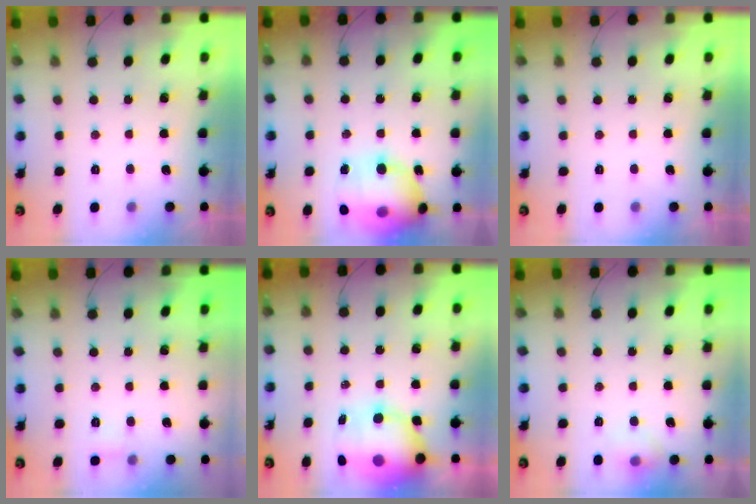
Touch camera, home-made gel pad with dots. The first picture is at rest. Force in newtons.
{"total": 20.4, "press": 19.9, "slide": 4.2}
{"total": 0.0}
{"total": 5.4, "press": 5.2, "slide": 1.4}
{"total": 12.3, "press": 11.9, "slide": 3.2}
{"total": 6.3, "press": 6.2, "slide": 1.1}